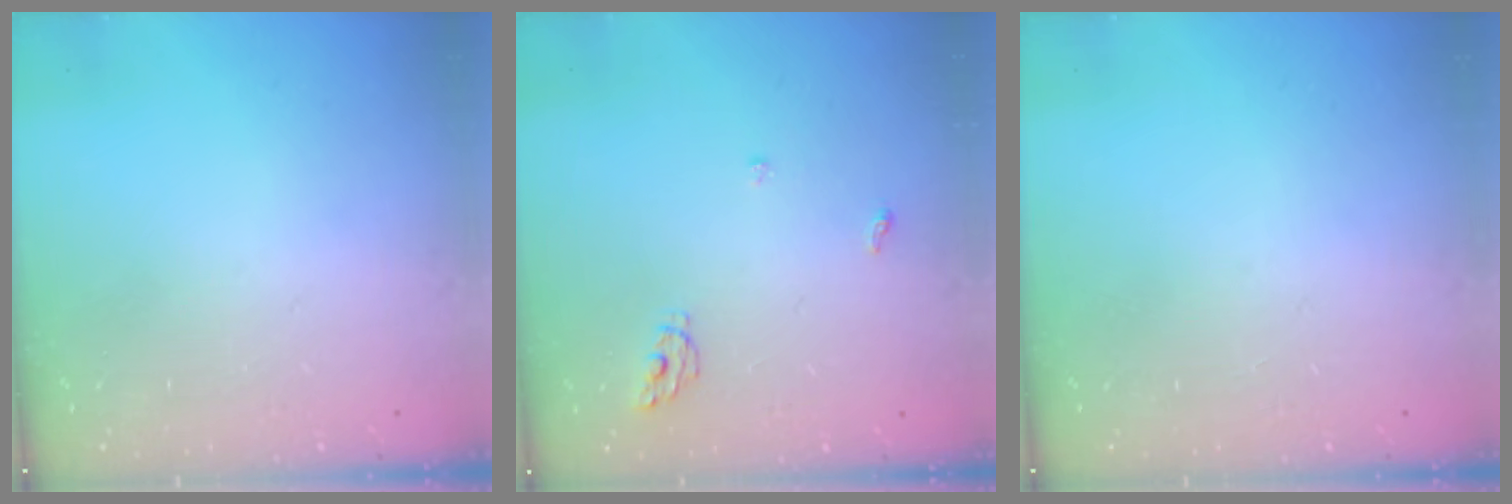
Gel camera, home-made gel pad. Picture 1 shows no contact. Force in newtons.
{"total": 4.6, "press": 4.6, "slide": 0.5}
{"total": 0.0}